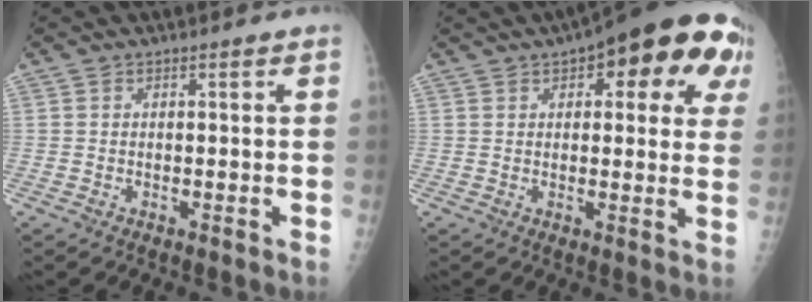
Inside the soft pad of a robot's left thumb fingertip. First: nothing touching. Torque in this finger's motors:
{"motor_torque": [0.22, 0.61, 0.12, -0.25, 0.19]}